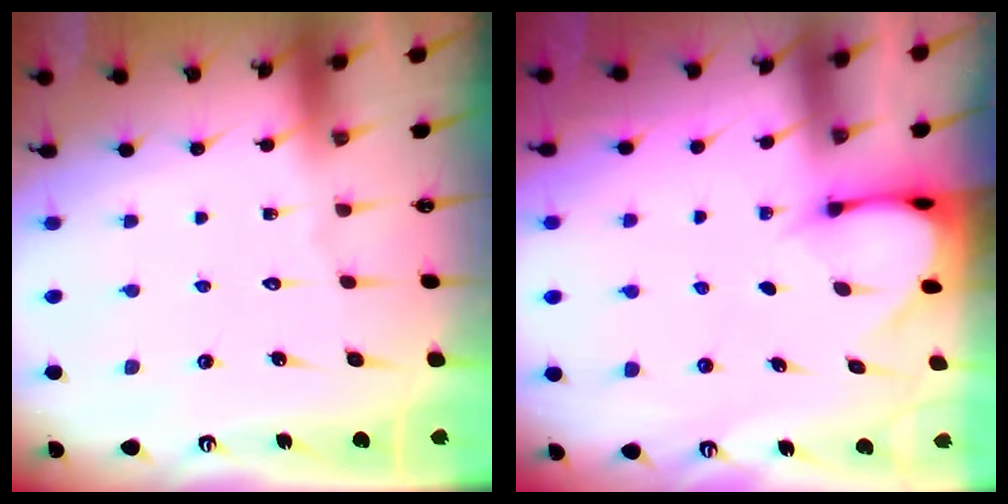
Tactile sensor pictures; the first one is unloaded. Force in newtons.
{"total": 2.8, "press": 2.8, "slide": 0.3}